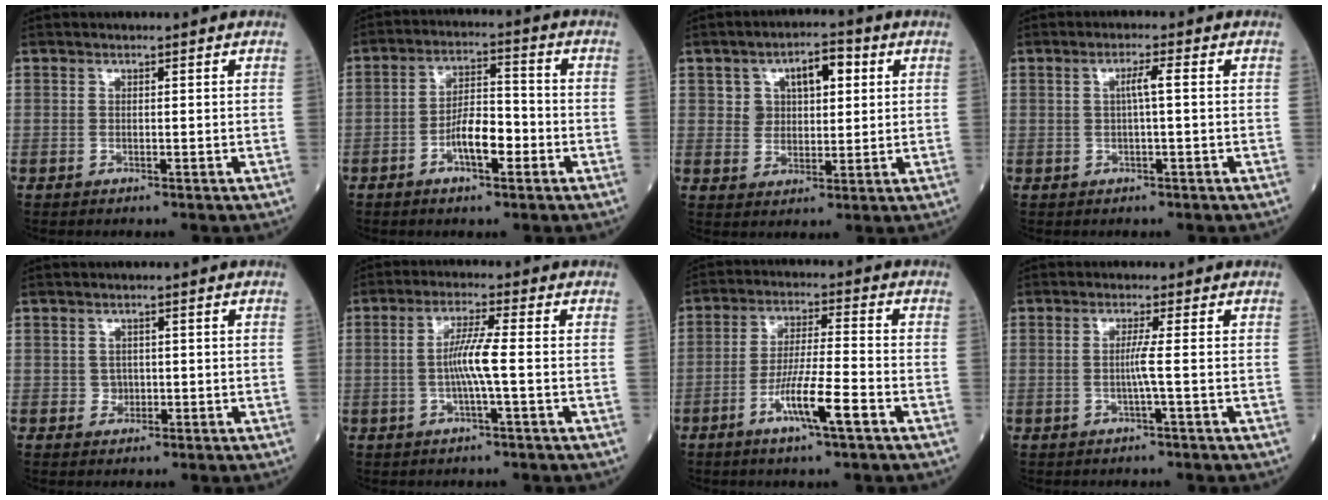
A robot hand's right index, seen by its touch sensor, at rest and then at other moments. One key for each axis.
{"total": 6.8, "fx": -2.8, "fy": 2.2, "fz": 5.8, "tx": -0.110, "ty": 0.011, "tz": -0.049}
{"total": 6.9, "fx": 2.7, "fy": 4.0, "fz": 4.9, "tx": -0.072, "ty": 0.022, "tz": 0.047}
{"total": 2.4, "fx": 0.2, "fy": -0.1, "fz": 2.4, "tx": -0.043, "ty": 0.004, "tz": 0.003}
{"total": 1.2, "fx": -0.2, "fy": 1.2, "fz": 0.3, "tx": -0.003, "ty": 0.003, "tz": 0.000}
{"total": 5.2, "fx": -0.7, "fy": -0.4, "fz": 5.2, "tx": -0.102, "ty": 0.003, "tz": -0.015}
{"total": 8.4, "fx": -4.1, "fy": 0.0, "fz": 7.3, "tx": -0.140, "ty": -0.007, "tz": -0.074}
{"total": 2.2, "fx": -0.5, "fy": -0.9, "fz": 1.9, "tx": -0.039, "ty": -0.001, "tz": -0.011}